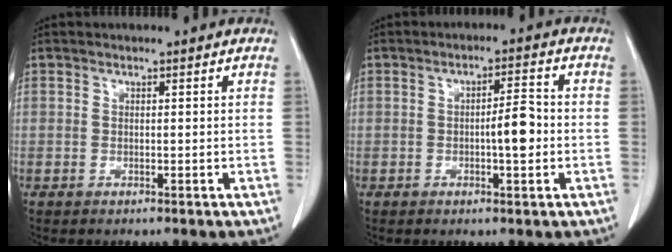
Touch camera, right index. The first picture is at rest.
{"total": 4.6, "force": [-0.7, 0.8, 4.5], "torque": [-0.071, 0.005, -0.010]}